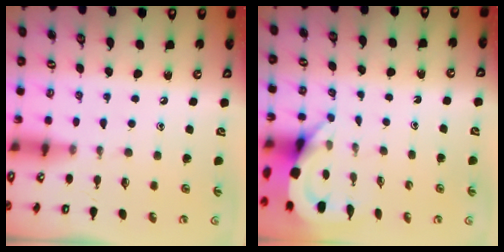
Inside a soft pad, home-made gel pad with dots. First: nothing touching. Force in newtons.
{"total": 3.8, "press": 3.8, "slide": 0.2}